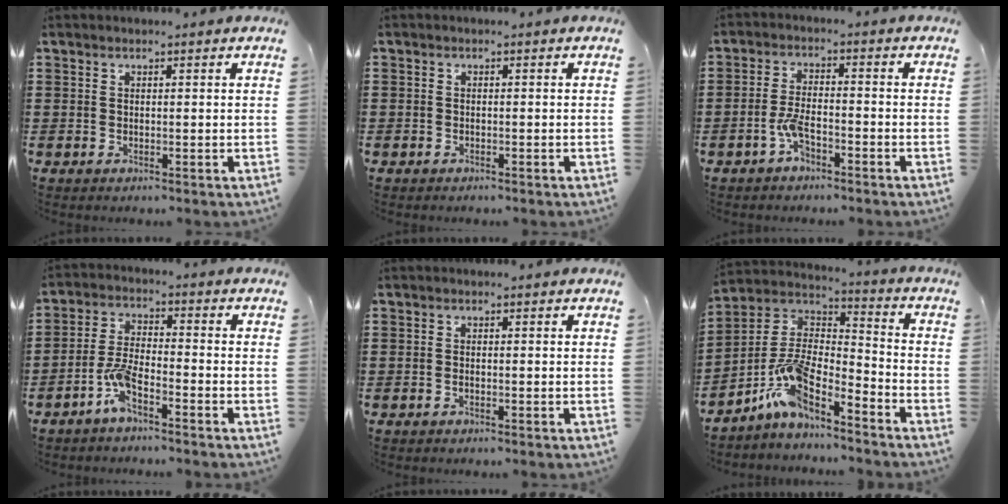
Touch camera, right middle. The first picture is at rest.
{"total": 0.8, "force": [-0.6, 0.4, 0.1], "torque": [-0.003, -0.001, -0.013]}
{"total": 4.1, "force": [-2.3, 1.4, 3.1], "torque": [-0.076, -0.002, -0.046]}
{"total": 5.5, "force": [-3.5, 1.4, 4.1], "torque": [-0.104, -0.006, -0.071]}
{"total": 0.6, "force": [-0.4, 0.1, 0.4], "torque": [-0.013, -0.005, -0.005]}
{"total": 9.5, "force": [-7.5, 2.5, 5.4], "torque": [-0.122, 0.001, -0.153]}